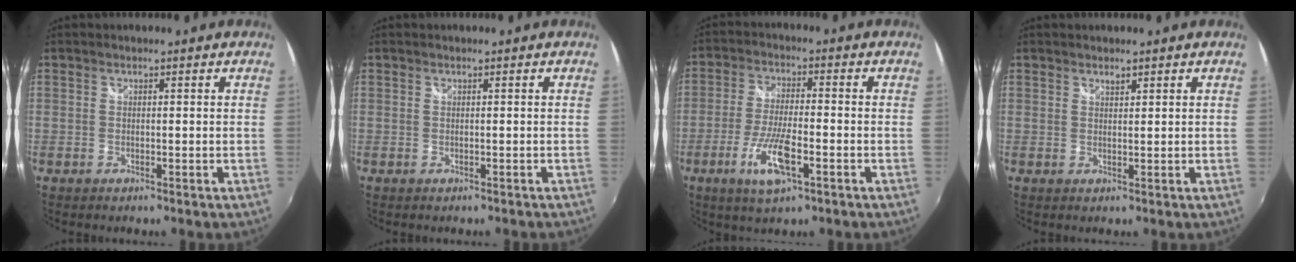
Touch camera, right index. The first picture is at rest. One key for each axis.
{"total": 0.0}
{"total": 9.2, "fx": -4.1, "fy": 2.2, "fz": 7.9, "tx": -0.166, "ty": -0.011, "tz": -0.077}
{"total": 1.0, "fx": 0.9, "fy": 0.4, "fz": 0.4, "tx": -0.005, "ty": 0.000, "tz": 0.015}